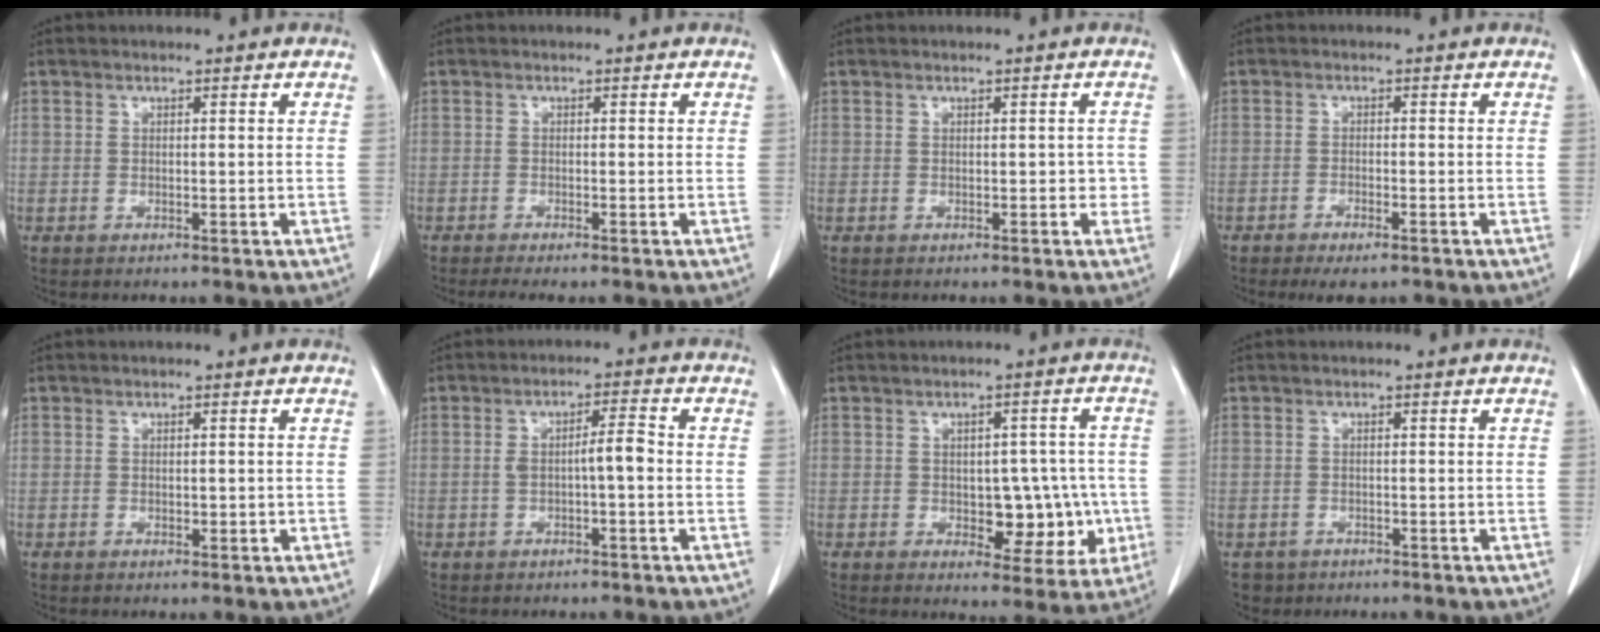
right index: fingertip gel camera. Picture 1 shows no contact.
{"total": 3.0, "force": [-2.4, 0.6, 1.7], "torque": [-0.024, -0.008, -0.034]}
{"total": 1.6, "force": [0.0, 1.2, 1.1], "torque": [-0.007, 0.012, 0.002]}
{"total": 3.9, "force": [-2.7, 1.3, 2.4], "torque": [-0.036, -0.004, -0.038]}
{"total": 1.0, "force": [-0.1, 0.8, 0.6], "torque": [-0.006, 0.002, 0.000]}
{"total": 4.1, "force": [-0.4, 0.6, 4.0], "torque": [-0.071, 0.013, -0.005]}
{"total": 9.0, "force": [-1.6, 5.2, 7.1], "torque": [-0.063, 0.023, -0.009]}
{"total": 2.7, "force": [-1.4, 2.3, 0.0], "torque": [-0.001, 0.005, -0.023]}